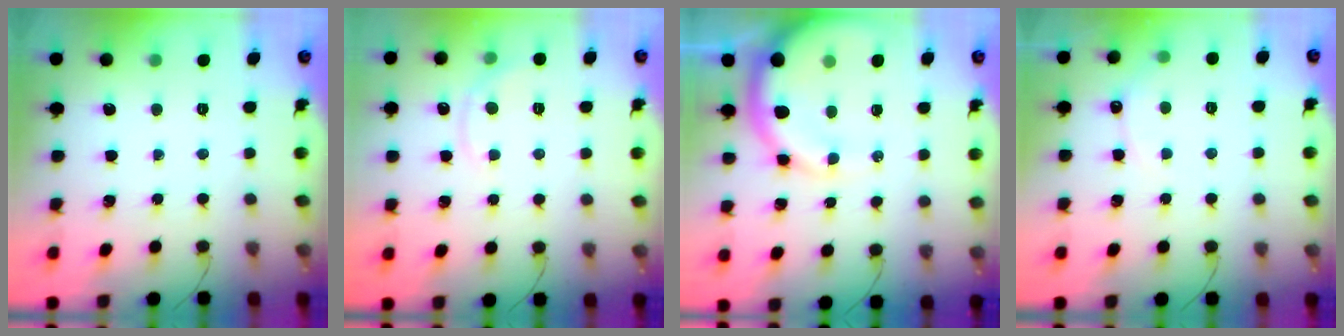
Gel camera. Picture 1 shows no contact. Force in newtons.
{"total": 3.9, "press": 3.7, "slide": 1.2}
{"total": 12.3, "press": 12.1, "slide": 2.2}
{"total": 6.2, "press": 6.1, "slide": 1.2}